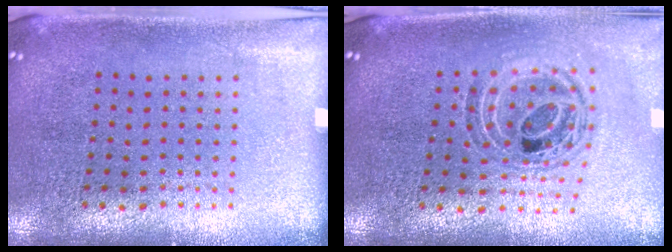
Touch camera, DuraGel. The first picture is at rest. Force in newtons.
{"total": 0.9, "press": 0.9, "slide": 0.2}